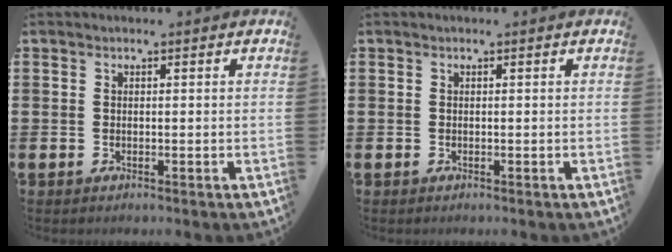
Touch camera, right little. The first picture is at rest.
{"total": 0.0}